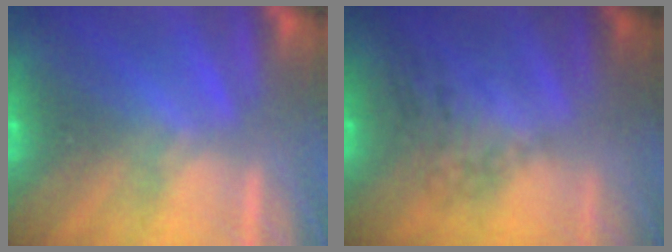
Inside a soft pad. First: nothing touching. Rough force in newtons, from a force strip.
{"total": 2.6}